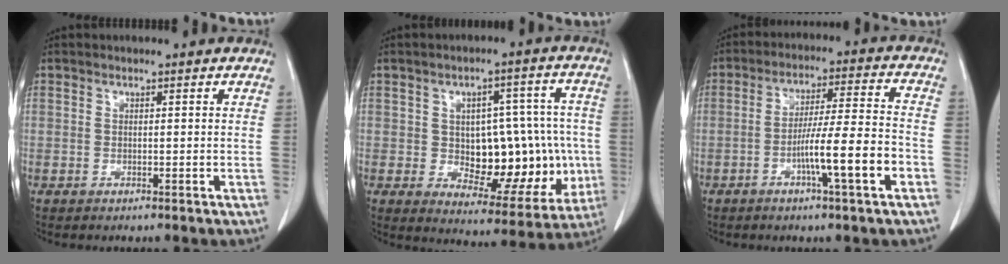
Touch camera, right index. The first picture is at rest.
{"total": 16.9, "force": [-1.4, 8.5, 14.6], "torque": [-0.185, 0.030, 0.004]}
{"total": 10.9, "force": [-4.1, -0.1, 10.1], "torque": [-0.170, 0.003, -0.069]}